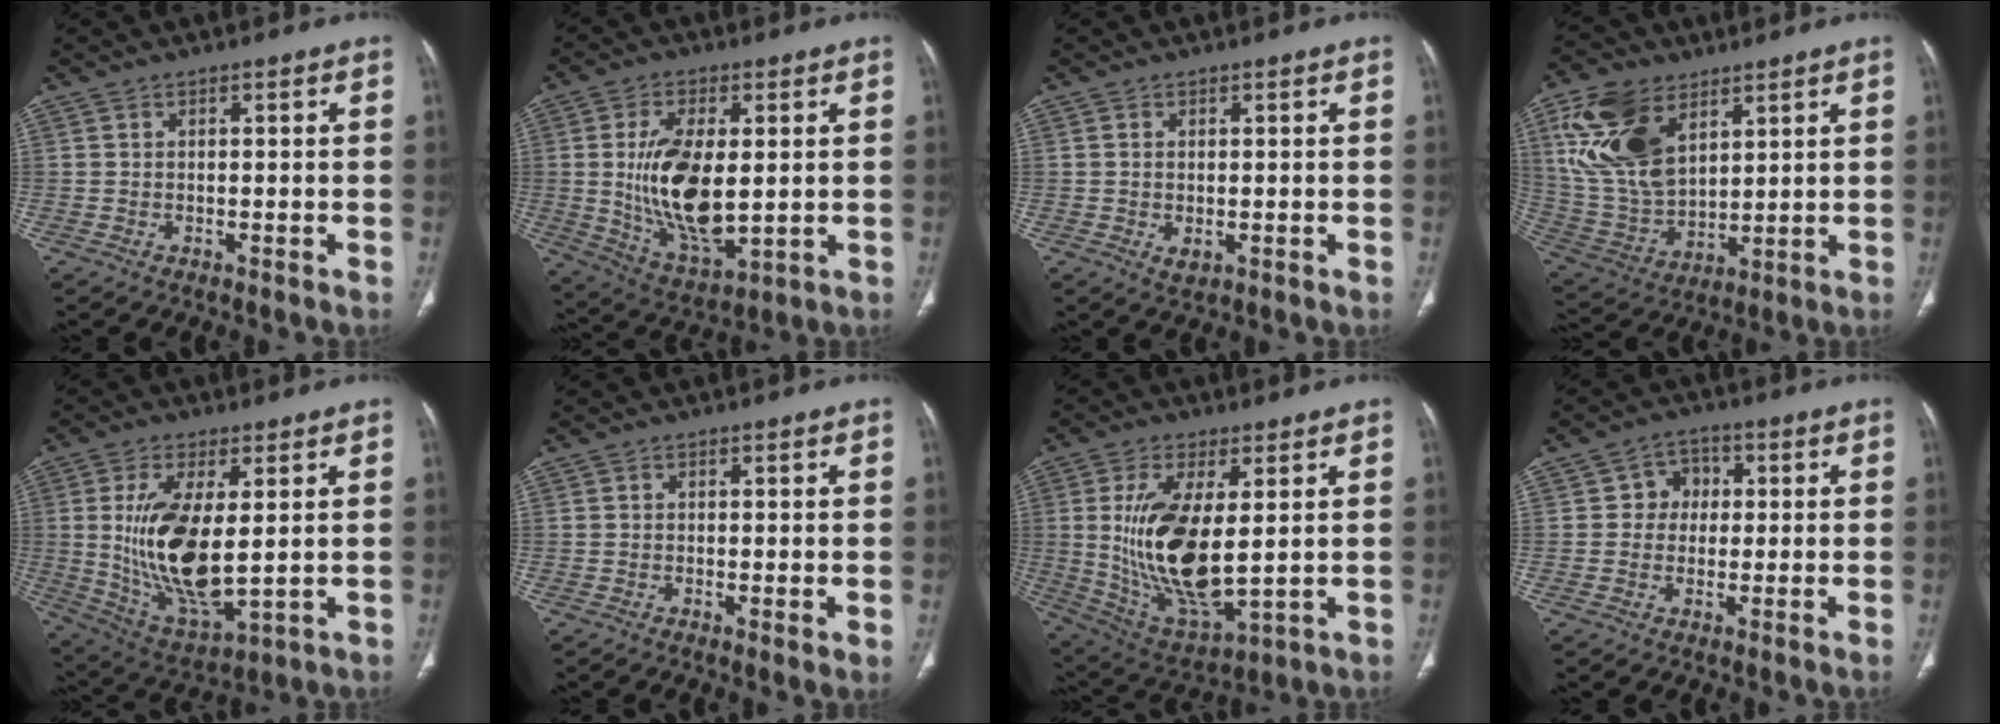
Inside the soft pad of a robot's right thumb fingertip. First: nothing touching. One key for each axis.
{"total": 15.9, "fx": 0.8, "fy": 7.8, "fz": 13.8, "tx": -0.248, "ty": -0.021, "tz": 0.028}
{"total": 2.2, "fx": -0.3, "fy": 1.4, "fz": 1.7, "tx": -0.033, "ty": -0.004, "tz": 0.000}
{"total": 18.1, "fx": 7.9, "fy": 11.0, "fz": 12.0, "tx": -0.222, "ty": -0.023, "tz": 0.164}
{"total": 16.6, "fx": 1.5, "fy": 7.1, "fz": 14.9, "tx": -0.285, "ty": -0.026, "tz": 0.046}
{"total": 1.7, "fx": 0.0, "fy": 0.4, "fz": 1.7, "tx": -0.032, "ty": -0.008, "tz": -0.004}
{"total": 18.1, "fx": 1.8, "fy": 7.8, "fz": 16.2, "tx": -0.309, "ty": -0.025, "tz": 0.052}
{"total": 5.2, "fx": 0.6, "fy": 4.6, "fz": 2.2, "tx": 0.002, "ty": 0.010, "tz": 0.002}